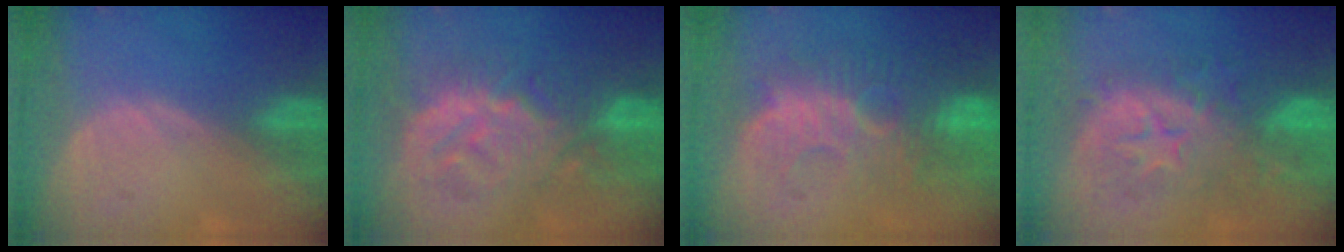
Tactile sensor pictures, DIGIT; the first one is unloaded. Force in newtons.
{"total": 9.6, "press": 9.6, "slide": 0.4}
{"total": 10.2, "press": 9.7, "slide": 3.0}
{"total": 9.3, "press": 9.3, "slide": 0.4}